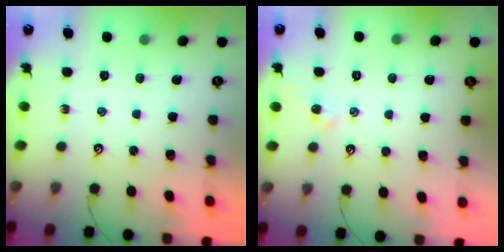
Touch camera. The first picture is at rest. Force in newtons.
{"total": 1.1, "press": 1.0, "slide": 0.4}